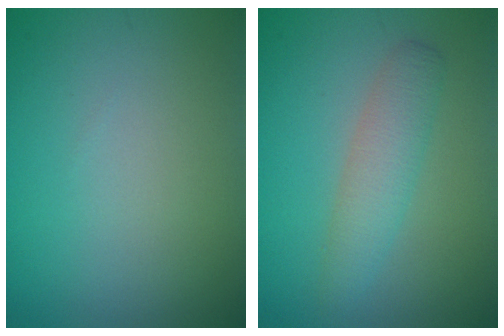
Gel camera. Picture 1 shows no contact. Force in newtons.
{"total": 3.1, "press": 3.1, "slide": 0.1}